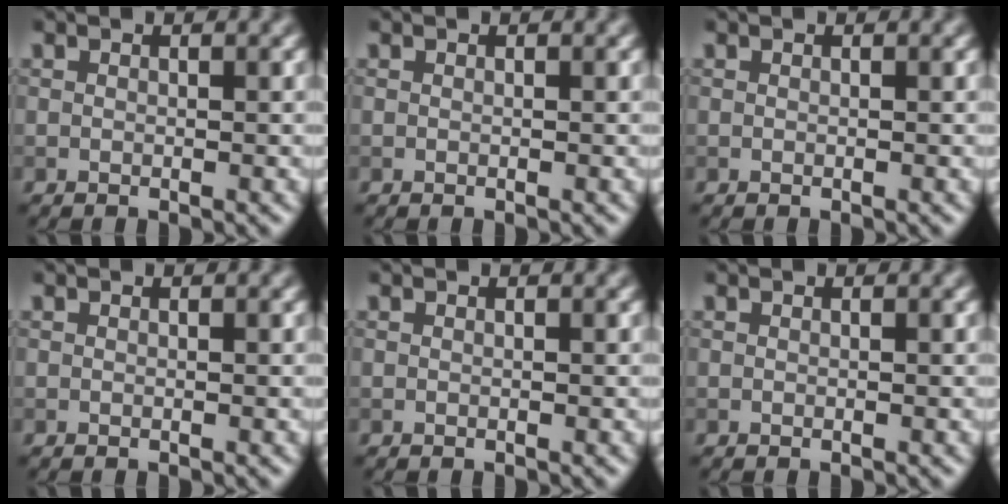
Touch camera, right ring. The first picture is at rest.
{"total": 0.0}
{"total": 0.0}
{"total": 0.0}
{"total": 0.0}
{"total": 0.0}